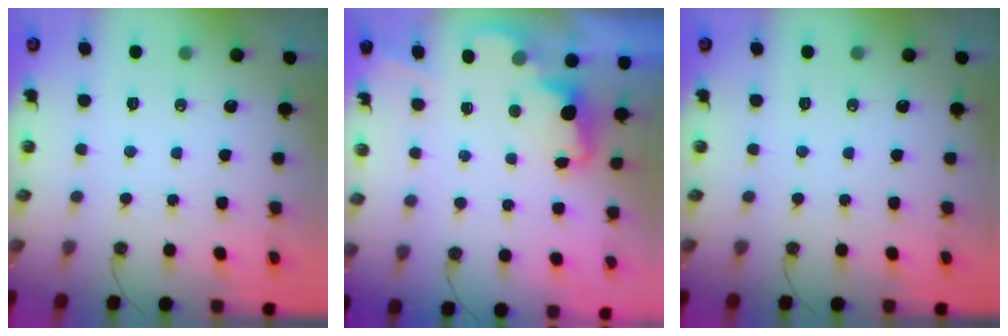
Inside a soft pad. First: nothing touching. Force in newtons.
{"total": 2.3, "press": 2.3, "slide": 0.5}
{"total": 0.0}